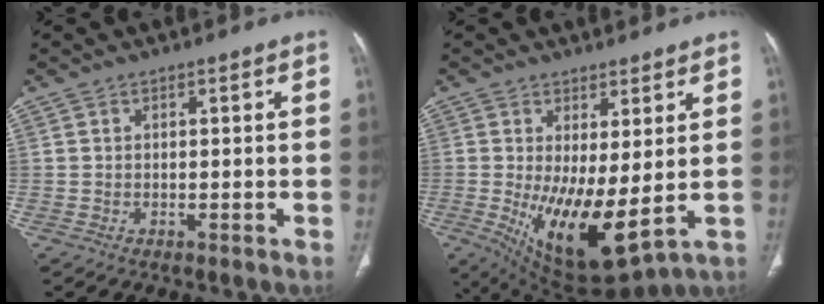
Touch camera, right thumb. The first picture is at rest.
{"total": 13.5, "force": [-0.8, 5.0, 12.5], "torque": [-0.212, -0.030, 0.009]}